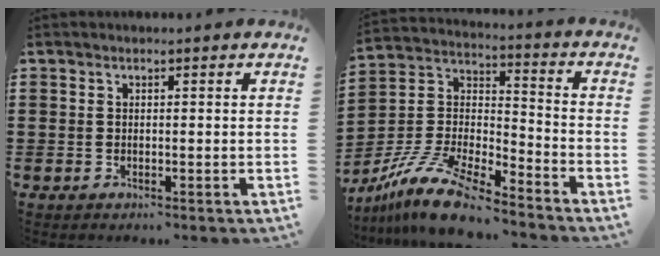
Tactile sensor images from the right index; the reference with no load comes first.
{"total": 12.8, "force": [-10.8, 2.7, 6.5], "torque": [-0.147, 0.027, -0.214]}